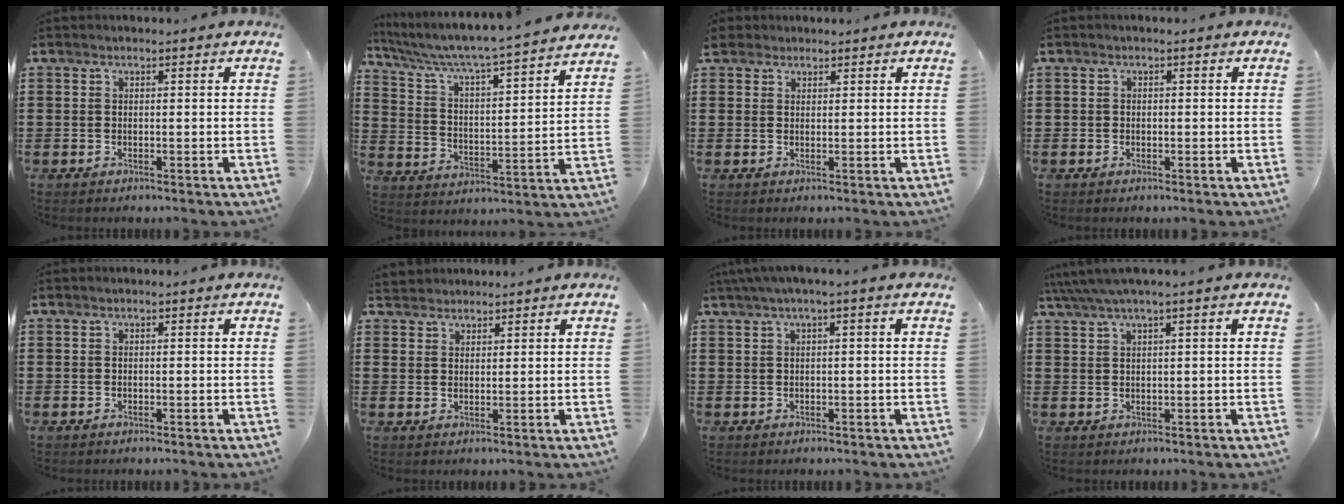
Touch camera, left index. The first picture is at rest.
{"total": 5.2, "force": [4.7, -0.4, 2.2], "torque": [-0.066, -0.043, 0.069]}
{"total": 2.2, "force": [1.8, 1.2, 0.3], "torque": [-0.013, 0.008, 0.035]}
{"total": 0.6, "force": [-0.2, 0.5, 0.2], "torque": [-0.007, 0.001, -0.004]}
{"total": 0.0}
{"total": 2.2, "force": [2.0, 0.9, -0.3], "torque": [0.000, 0.005, 0.040]}
{"total": 1.7, "force": [0.1, -0.1, 1.6], "torque": [-0.028, -0.005, 0.001]}
{"total": 2.4, "force": [1.2, -0.1, 2.1], "torque": [-0.041, 0.000, 0.021]}